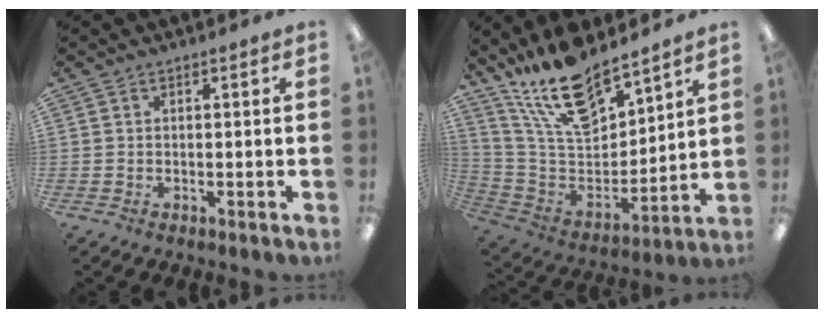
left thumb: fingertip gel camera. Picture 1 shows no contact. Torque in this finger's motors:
{"motor_torque": [0.40, 0.35, 1.40, -1.37, 0.13]}